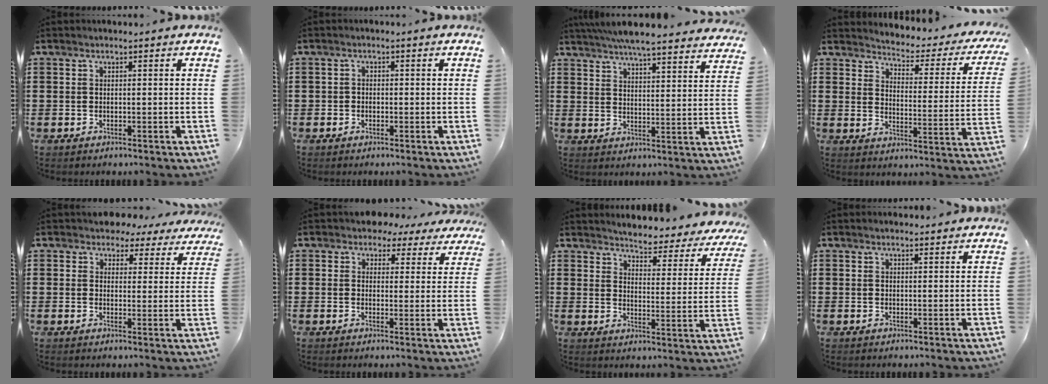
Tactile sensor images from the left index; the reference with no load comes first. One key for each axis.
{"total": 1.0, "fx": -0.6, "fy": 0.8, "fz": 0.3, "tx": -0.008, "ty": 0.001, "tz": -0.013}
{"total": 6.0, "fx": 5.6, "fy": 0.0, "fz": 2.1, "tx": -0.063, "ty": -0.029, "tz": 0.098}
{"total": 2.5, "fx": 2.4, "fy": 0.4, "fz": 0.4, "tx": -0.021, "ty": -0.030, "tz": 0.030}
{"total": 3.9, "fx": 3.4, "fy": 1.9, "fz": 0.6, "tx": -0.021, "ty": -0.009, "tz": 0.059}
{"total": 3.4, "fx": 2.7, "fy": 2.0, "fz": 0.6, "tx": -0.020, "ty": -0.005, "tz": 0.046}
{"total": 4.0, "fx": 4.0, "fy": -0.1, "fz": 0.6, "tx": -0.030, "ty": -0.043, "tz": 0.060}
{"total": 1.2, "fx": 1.1, "fy": 0.2, "fz": 0.4, "tx": -0.010, "ty": 0.002, "tz": 0.022}